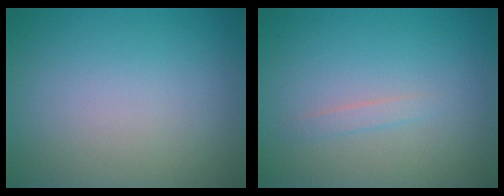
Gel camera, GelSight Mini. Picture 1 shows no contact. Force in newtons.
{"total": 0.9, "press": 0.9, "slide": 0.0}